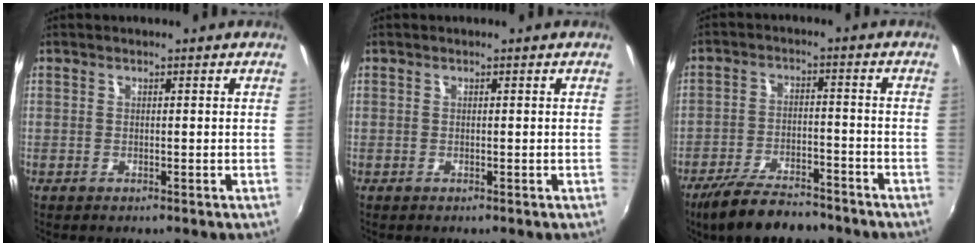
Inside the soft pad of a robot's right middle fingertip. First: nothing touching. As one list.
[{"total": 0.0}, {"total": 12.7, "force": [-10.2, 4.0, 6.2], "torque": [-0.138, -0.013, -0.169]}]